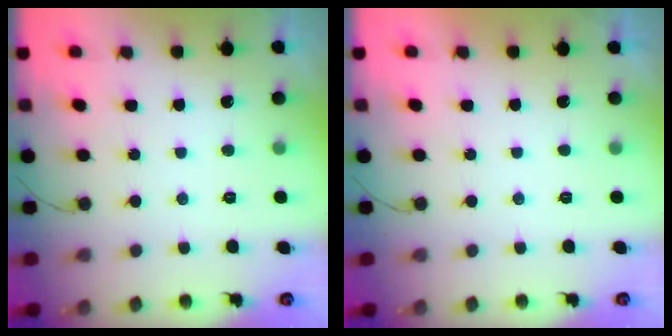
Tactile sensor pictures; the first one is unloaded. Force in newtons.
{"total": 2.3, "press": 2.3, "slide": 0.3}